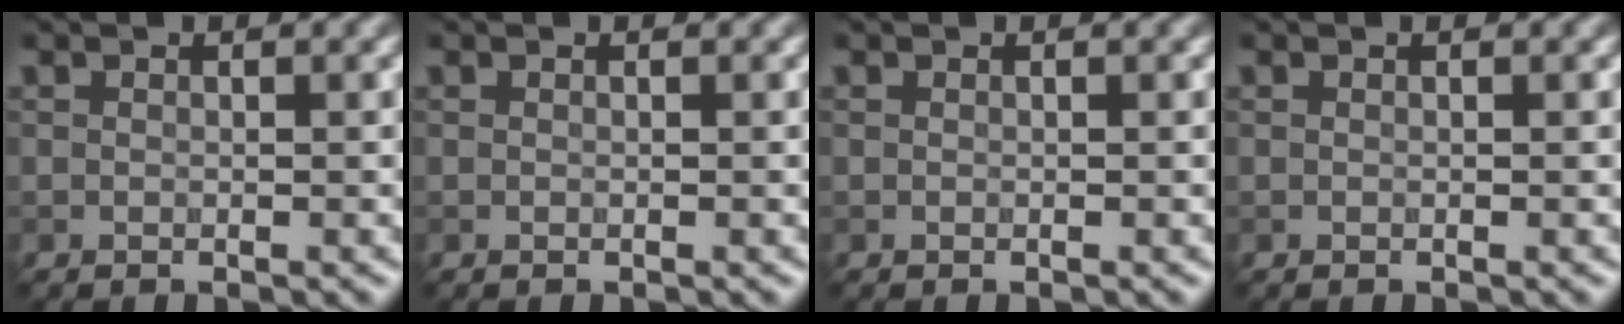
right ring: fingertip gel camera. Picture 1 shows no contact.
{"total": 0.0}
{"total": 0.0}
{"total": 0.0}